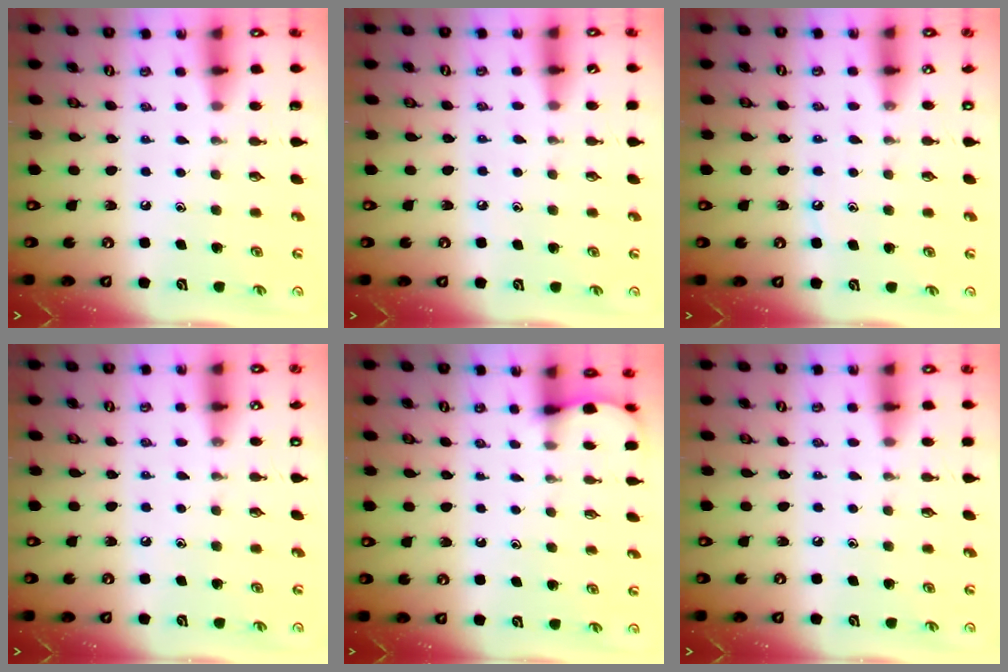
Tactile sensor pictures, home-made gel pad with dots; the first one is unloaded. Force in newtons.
{"total": 2.8, "press": 2.8, "slide": 0.4}
{"total": 5.3, "press": 5.2, "slide": 0.5}
{"total": 4.1, "press": 4.1, "slide": 0.6}
{"total": 1.9, "press": 1.9, "slide": 0.2}
{"total": 3.4, "press": 3.4, "slide": 0.5}